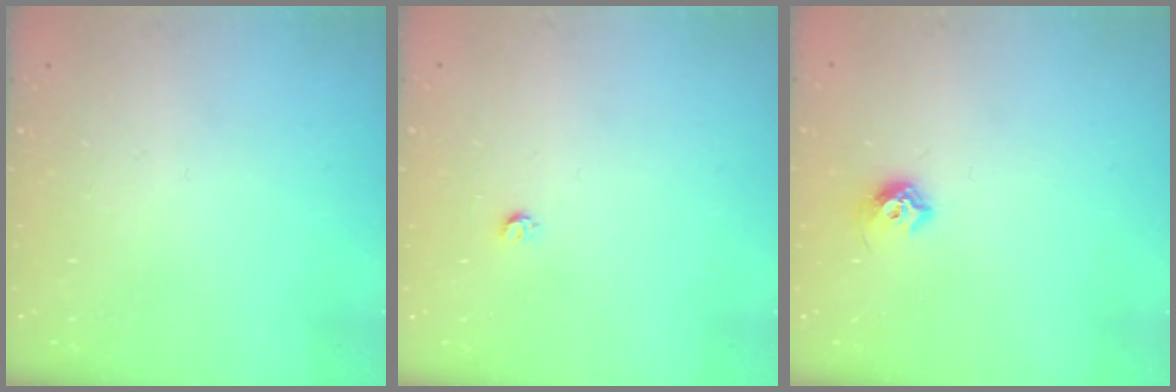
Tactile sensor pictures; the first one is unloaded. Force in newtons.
{"total": 3.0, "press": 3.0, "slide": 0.2}
{"total": 6.4, "press": 6.3, "slide": 0.9}